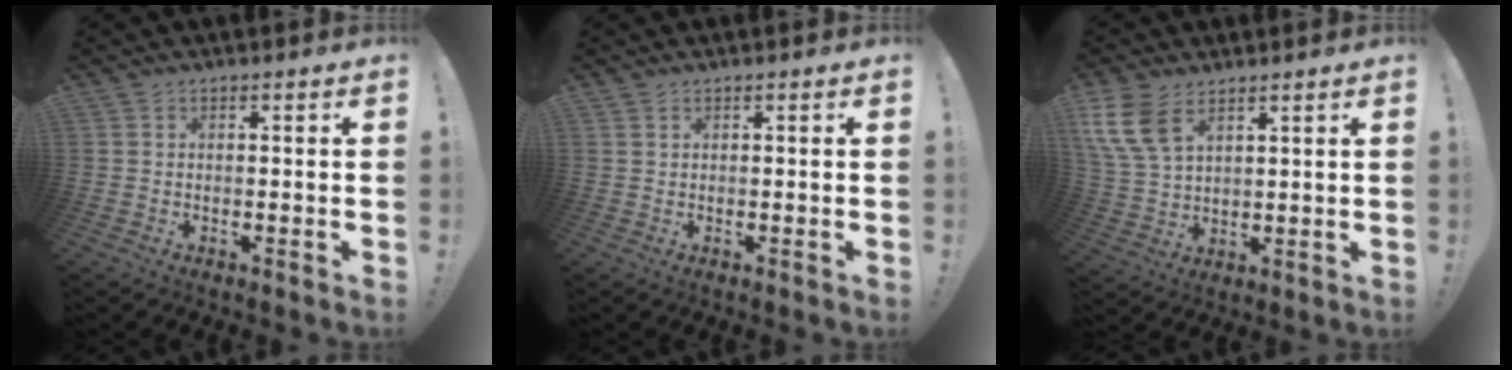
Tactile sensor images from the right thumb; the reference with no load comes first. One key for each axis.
{"total": 0.9, "fx": 0.6, "fy": 0.6, "fz": 0.1, "tx": -0.003, "ty": 0.001, "tz": 0.012}
{"total": 11.6, "fx": 6.5, "fy": 7.0, "fz": 6.6, "tx": -0.135, "ty": -0.022, "tz": 0.130}